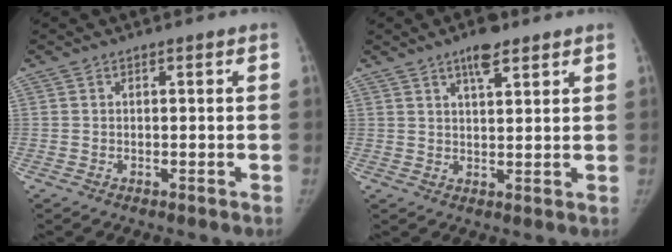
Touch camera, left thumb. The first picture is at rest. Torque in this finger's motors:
{"motor_torque": [0.24, -0.65, 0.60, -0.42, 0.17]}